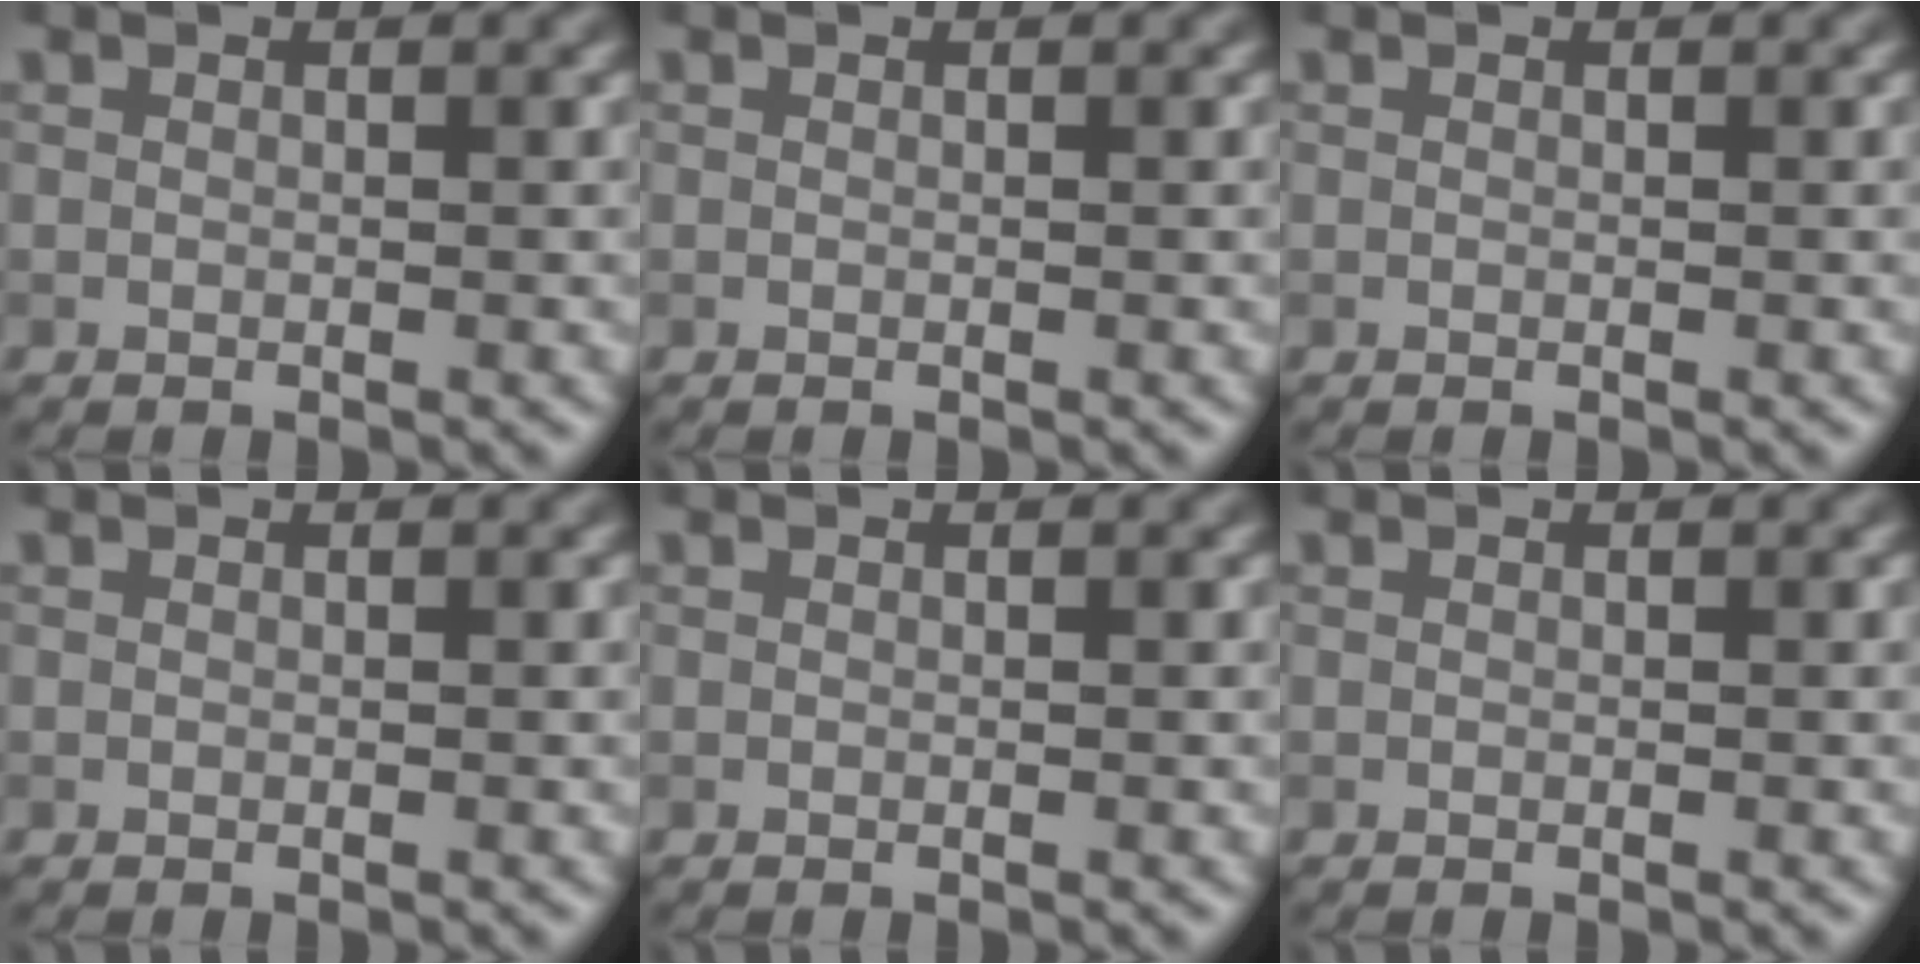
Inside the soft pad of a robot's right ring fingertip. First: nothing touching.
{"total": 0.0}
{"total": 0.0}
{"total": 0.0}
{"total": 0.0}
{"total": 0.0}